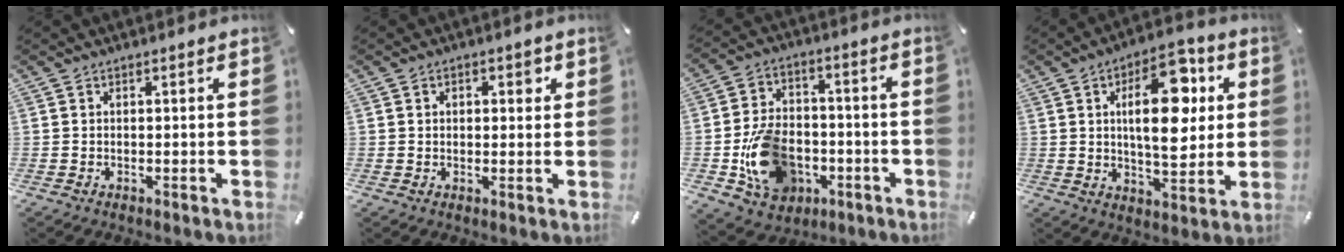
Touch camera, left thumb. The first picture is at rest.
{"total": 2.6, "force": [0.7, 1.7, 1.8], "torque": [-0.015, 0.000, 0.004]}
{"total": 15.3, "force": [-4.8, 11.5, 8.9], "torque": [-0.173, 0.041, -0.074]}
{"total": 17.5, "force": [4.4, 8.8, 14.5], "torque": [-0.213, -0.007, 0.067]}